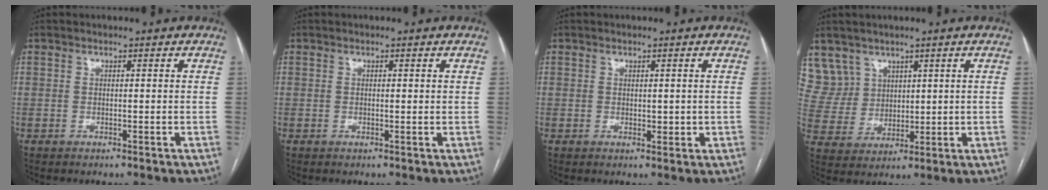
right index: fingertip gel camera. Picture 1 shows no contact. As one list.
[{"total": 0.6, "force": [0.2, 0.2, 0.5], "torque": [-0.013, -0.001, 0.001]}, {"total": 1.5, "force": [0.3, 1.0, 1.0], "torque": [-0.008, 0.000, 0.008]}, {"total": 7.8, "force": [5.2, 5.8, -0.1], "torque": [-0.001, 0.021, 0.119]}]